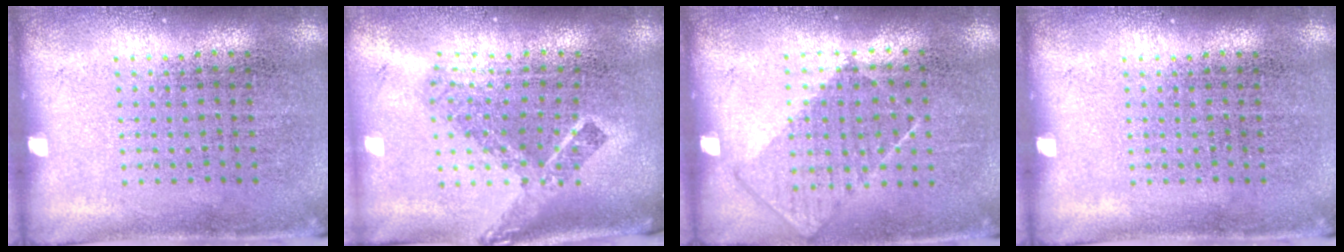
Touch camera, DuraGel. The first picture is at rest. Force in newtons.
{"total": 2.4, "press": 1.6, "slide": 1.8}
{"total": 0.9, "press": 0.7, "slide": 0.5}
{"total": 0.0}